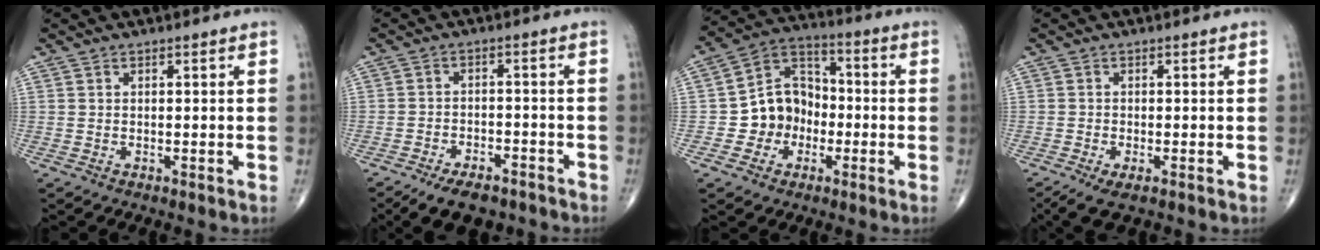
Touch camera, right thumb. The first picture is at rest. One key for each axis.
{"total": 9.1, "fx": -6.9, "fy": 4.2, "fz": 4.2, "tx": -0.049, "ty": 0.038, "tz": -0.109}
{"total": 11.0, "fx": -2.5, "fy": 9.4, "fz": 5.1, "tx": -0.040, "ty": 0.043, "tz": -0.054}
{"total": 3.8, "fx": -2.2, "fy": 1.2, "fz": 2.8, "tx": -0.061, "ty": -0.007, "tz": -0.039}